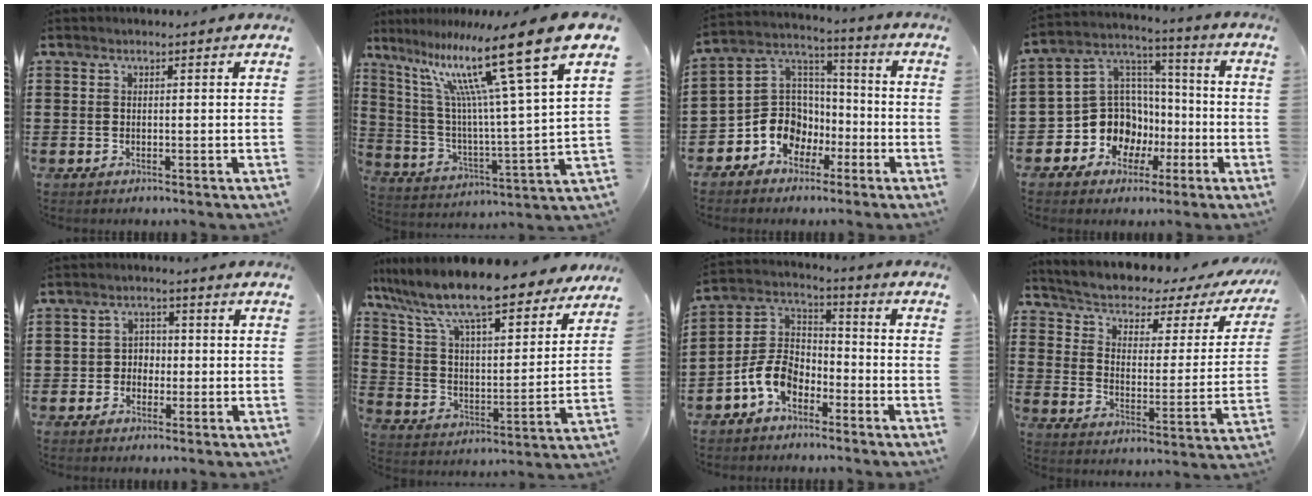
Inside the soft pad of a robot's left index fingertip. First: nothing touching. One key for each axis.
{"total": 16.8, "fx": 11.0, "fy": 1.2, "fz": 12.6, "tx": -0.252, "ty": -0.067, "tz": 0.169}
{"total": 8.7, "fx": -3.7, "fy": 7.6, "fz": 2.0, "tx": -0.079, "ty": 0.003, "tz": -0.069}
{"total": 11.2, "fx": -4.2, "fy": 9.9, "fz": 3.1, "tx": -0.103, "ty": 0.007, "tz": -0.071}
{"total": 3.0, "fx": -1.1, "fy": 2.6, "fz": 0.9, "tx": -0.029, "ty": 0.009, "tz": -0.028}
{"total": 10.7, "fx": 9.1, "fy": 1.0, "fz": 5.5, "tx": -0.147, "ty": -0.062, "tz": 0.152}
{"total": 8.3, "fx": -4.8, "fy": 5.2, "fz": 4.3, "tx": -0.121, "ty": 0.007, "tz": -0.099}
{"total": 2.9, "fx": 1.4, "fy": 1.4, "fz": 2.1, "tx": -0.054, "ty": -0.022, "tz": 0.011}